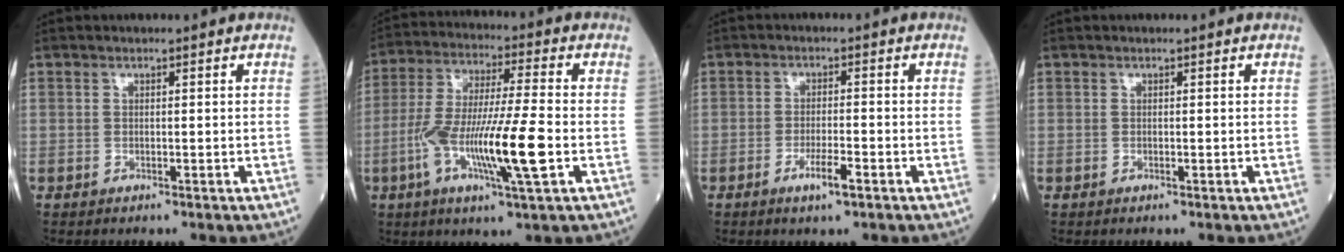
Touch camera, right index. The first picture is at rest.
{"total": 14.0, "force": [-3.8, 0.6, 13.4], "torque": [-0.263, -0.007, -0.073]}
{"total": 3.7, "force": [-1.9, 0.4, 3.1], "torque": [-0.058, -0.003, -0.034]}
{"total": 0.0}